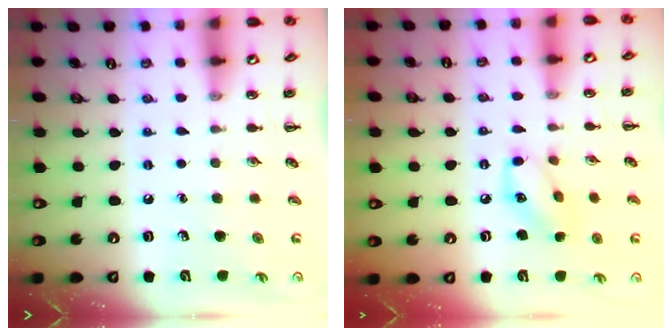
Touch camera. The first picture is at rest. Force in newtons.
{"total": 8.7, "press": 8.7, "slide": 0.3}